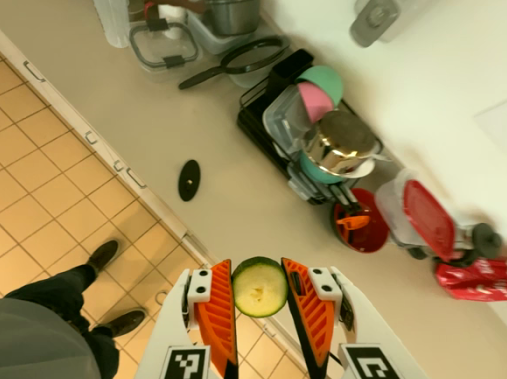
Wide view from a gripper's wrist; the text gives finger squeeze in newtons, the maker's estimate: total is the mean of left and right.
{"total": 8.2, "left": 8.1, "right": 8.4}